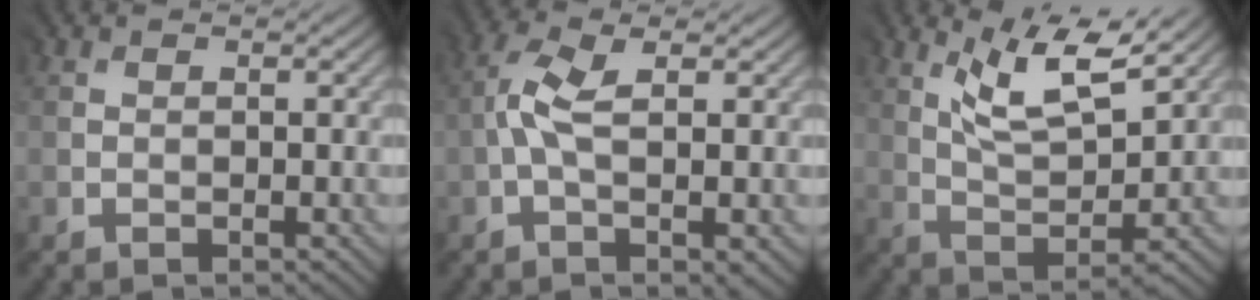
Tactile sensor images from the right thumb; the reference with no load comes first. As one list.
[{"total": 6.1, "force": [0.0, 2.4, 5.5], "torque": [-0.132, 0.011, -0.005]}, {"total": 8.1, "force": [5.9, 1.8, 5.3], "torque": [-0.104, -0.002, 0.109]}]